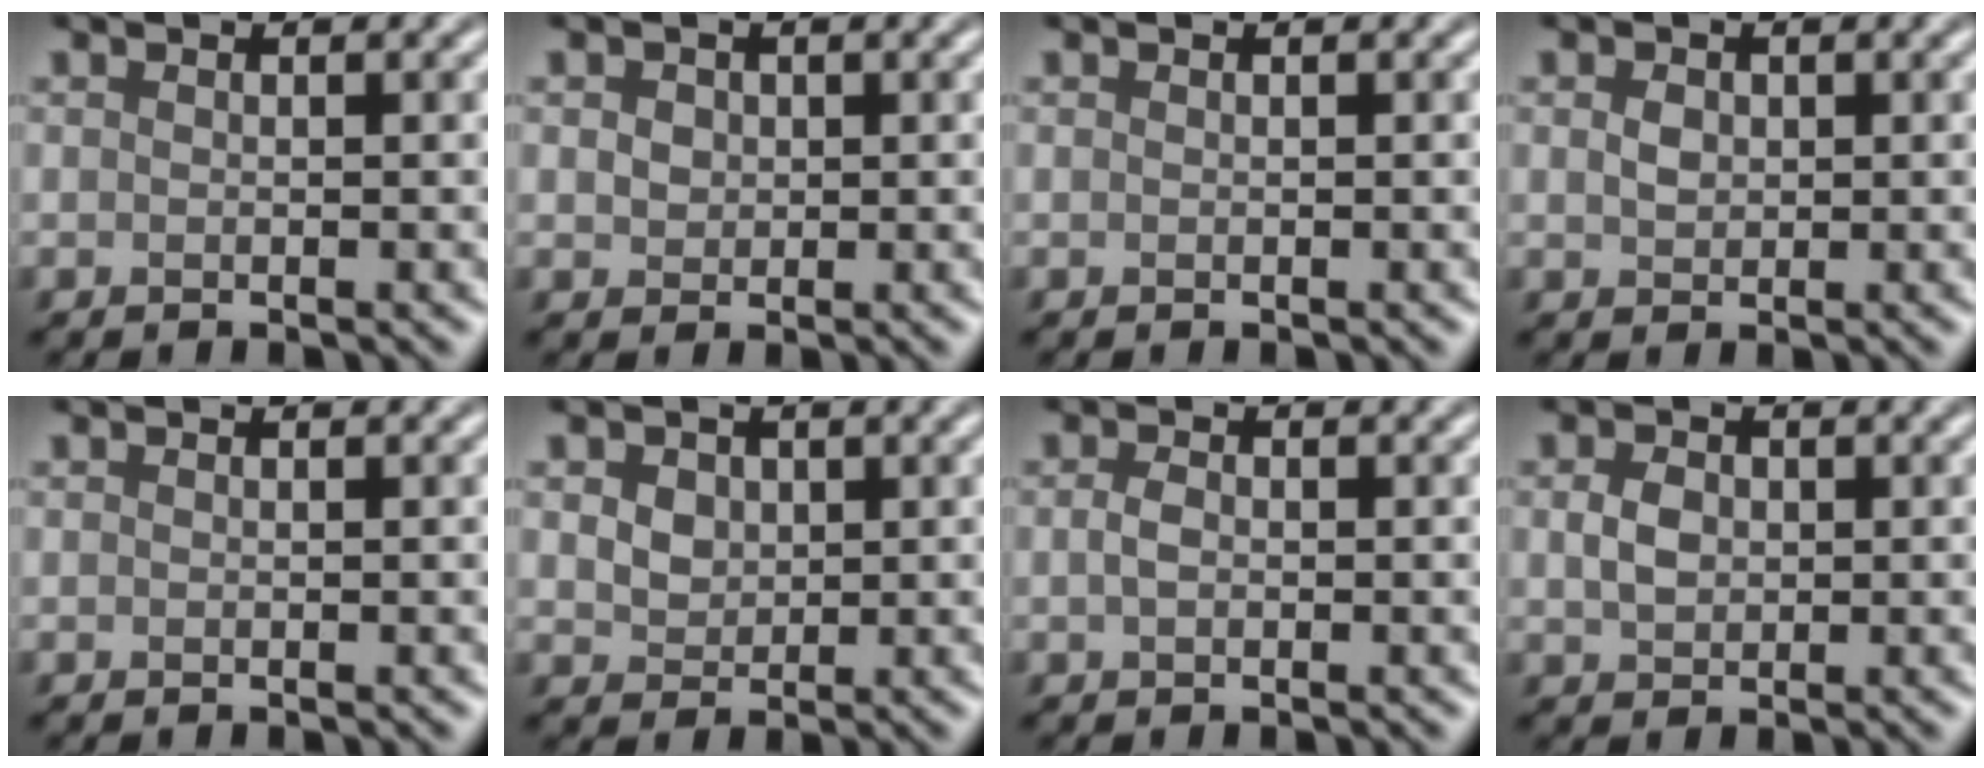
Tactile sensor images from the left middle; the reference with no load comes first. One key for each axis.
{"total": 1.3, "fx": 0.3, "fy": 1.2, "fz": 0.5, "tx": -0.010, "ty": 0.002, "tz": 0.004}
{"total": 0.0}
{"total": 1.3, "fx": 0.3, "fy": 1.0, "fz": 0.7, "tx": -0.016, "ty": 0.002, "tz": 0.005}
{"total": 0.0}
{"total": 3.0, "fx": 1.2, "fy": 2.3, "fz": 1.5, "tx": -0.043, "ty": 0.012, "tz": 0.024}
{"total": 1.2, "fx": -0.2, "fy": 0.8, "fz": 0.9, "tx": -0.022, "ty": 0.002, "tz": -0.005}
{"total": 2.1, "fx": 0.2, "fy": 1.6, "fz": 1.2, "tx": -0.030, "ty": 0.003, "tz": 0.003}